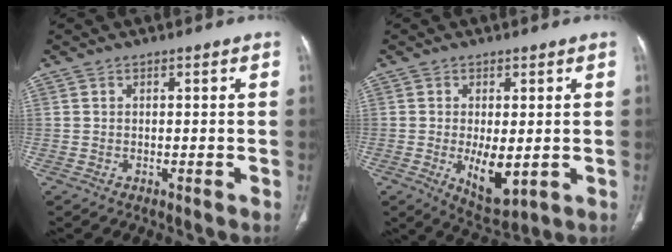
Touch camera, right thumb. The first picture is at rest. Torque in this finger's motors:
{"motor_torque": [0.91, 1.12, 1.08, -0.17, 0.32]}